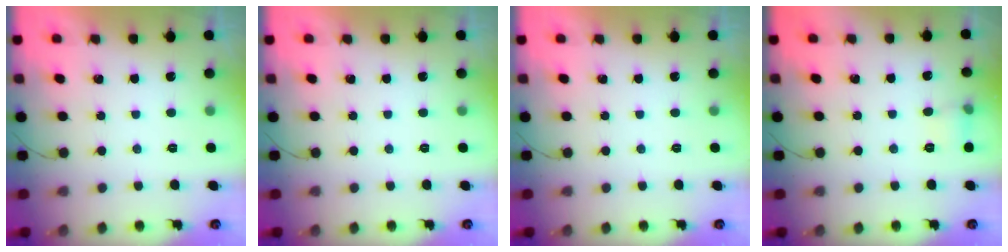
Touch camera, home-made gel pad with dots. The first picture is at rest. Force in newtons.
{"total": 0.0}
{"total": 0.0}
{"total": 6.0, "press": 5.6, "slide": 2.0}